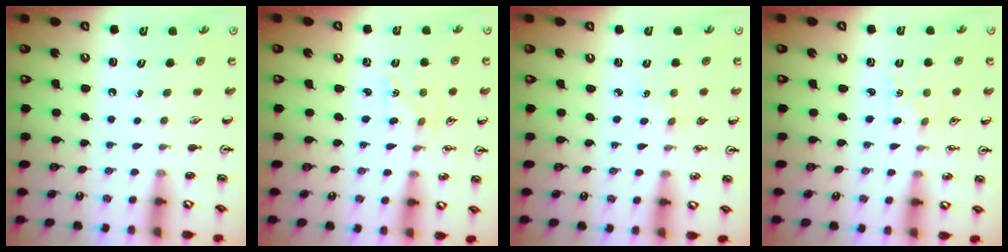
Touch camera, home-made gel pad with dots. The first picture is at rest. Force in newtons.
{"total": 1.6, "press": 1.5, "slide": 0.2}
{"total": 1.8, "press": 1.8, "slide": 0.3}
{"total": 1.0, "press": 0.9, "slide": 0.2}